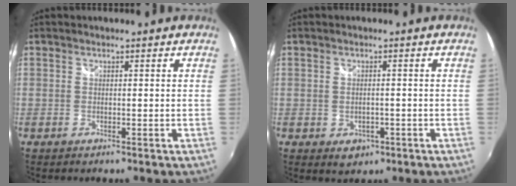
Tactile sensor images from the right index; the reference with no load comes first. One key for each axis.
{"total": 3.8, "fx": -1.4, "fy": 2.8, "fz": 2.1, "tx": -0.041, "ty": -0.007, "tz": -0.014}